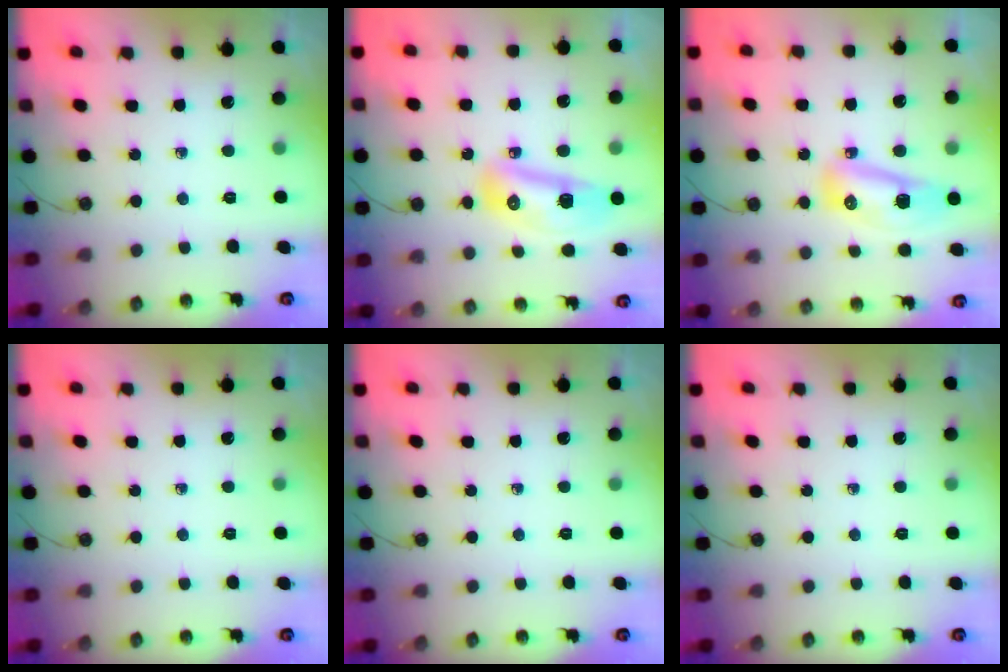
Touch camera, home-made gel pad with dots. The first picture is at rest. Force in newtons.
{"total": 10.8, "press": 10.7, "slide": 1.2}
{"total": 14.7, "press": 12.1, "slide": 8.3}
{"total": 0.0}
{"total": 0.0}
{"total": 0.0}